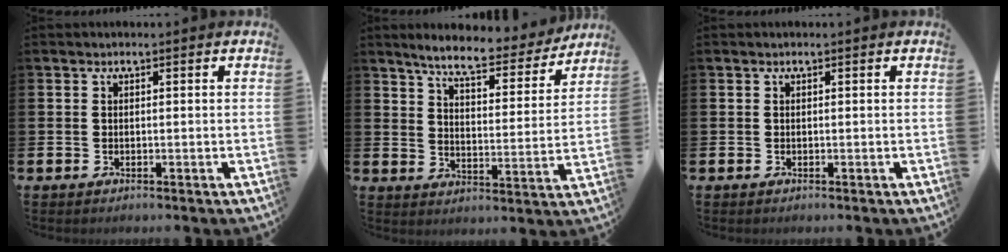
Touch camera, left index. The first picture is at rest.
{"total": 7.4, "force": [6.8, 1.2, 2.8], "torque": [-0.066, -0.043, 0.113]}
{"total": 0.0}